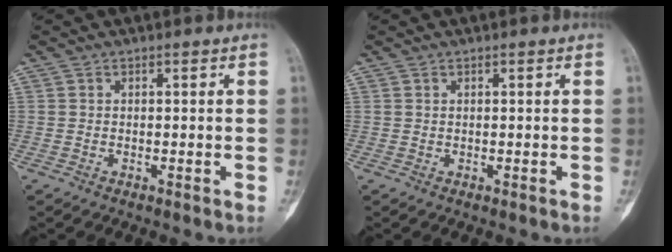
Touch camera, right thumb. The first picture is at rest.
{"total": 0.0}